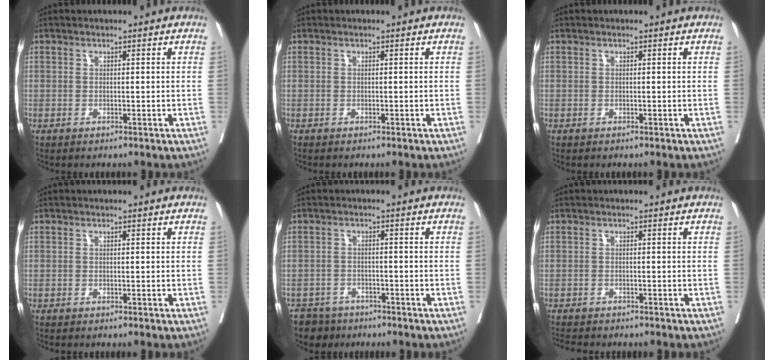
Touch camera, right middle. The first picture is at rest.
{"total": 0.0}
{"total": 0.0}
{"total": 0.7, "force": [-0.7, -0.2, 0.2], "torque": [-0.001, 0.000, -0.014]}
{"total": 4.8, "force": [-4.0, 2.7, -0.3], "torque": [0.008, 0.000, -0.069]}
{"total": 5.6, "force": [-5.1, 1.1, 2.1], "torque": [-0.034, -0.010, -0.079]}